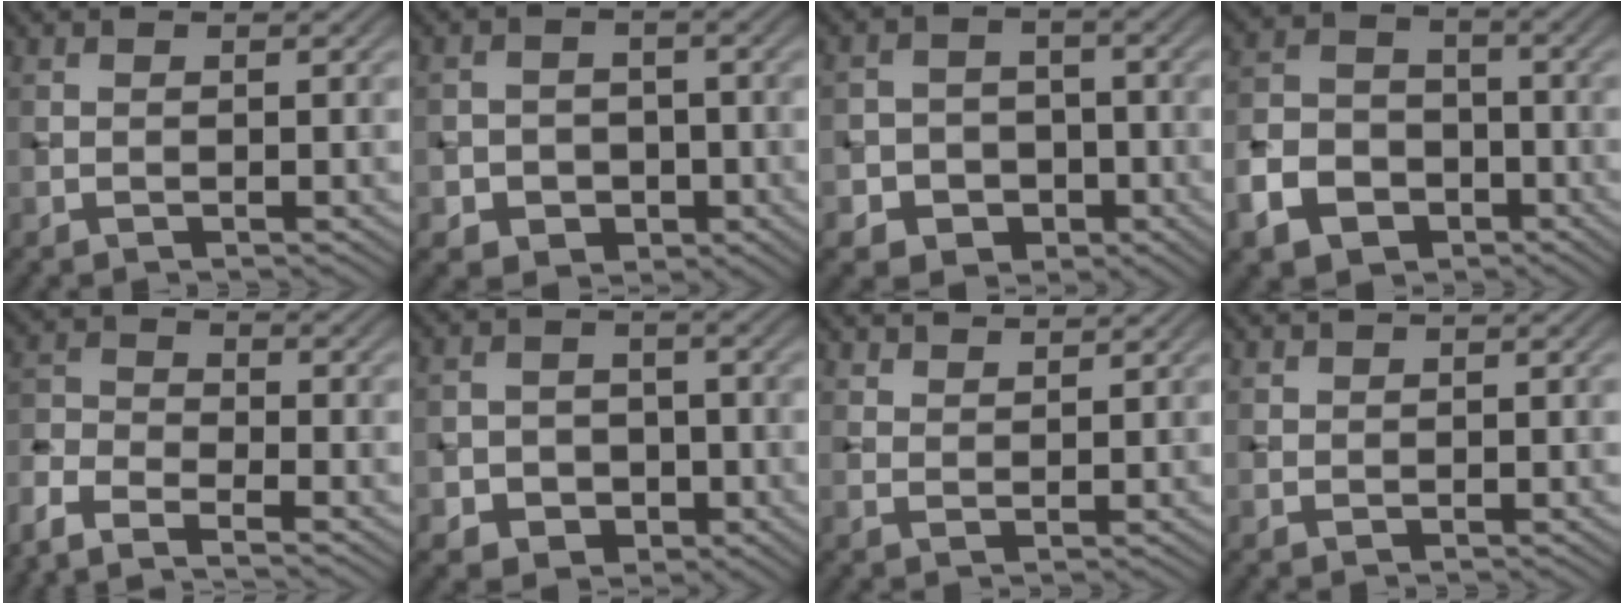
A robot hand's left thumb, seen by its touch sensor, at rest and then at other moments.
{"total": 4.5, "force": [-1.6, 4.0, 1.4], "torque": [-0.017, -0.003, -0.042]}
{"total": 5.9, "force": [-2.5, 5.1, 1.6], "torque": [-0.028, 0.000, -0.063]}
{"total": 8.9, "force": [-4.6, 6.5, 4.1], "torque": [-0.105, -0.016, -0.099]}
{"total": 6.1, "force": [-5.1, 1.7, 3.0], "torque": [-0.077, -0.015, -0.113]}
{"total": 5.1, "force": [-2.0, 4.3, 1.9], "torque": [-0.022, -0.001, -0.050]}
{"total": 3.3, "force": [3.0, 1.0, 1.1], "torque": [-0.020, -0.012, 0.068]}
{"total": 1.0, "force": [0.8, 0.5, 0.2], "torque": [-0.006, 0.001, 0.020]}